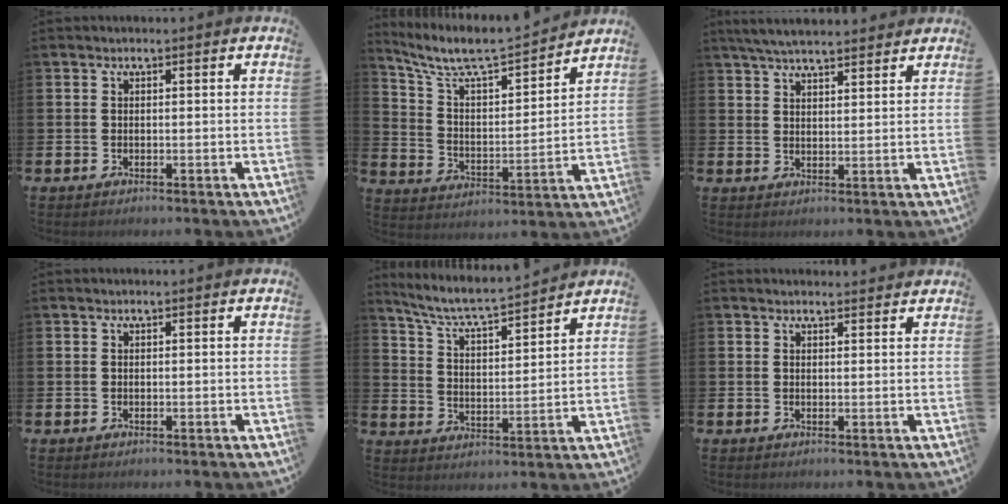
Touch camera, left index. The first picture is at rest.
{"total": 8.3, "force": [7.7, 1.3, 2.9], "torque": [-0.093, -0.058, 0.130]}
{"total": 4.8, "force": [4.6, 0.7, 1.2], "torque": [-0.034, -0.014, 0.085]}
{"total": 0.0}
{"total": 6.5, "force": [6.2, 0.1, 2.0], "torque": [-0.066, -0.046, 0.104]}
{"total": 1.7, "force": [1.7, 0.2, -0.1], "torque": [0.011, -0.009, 0.028]}